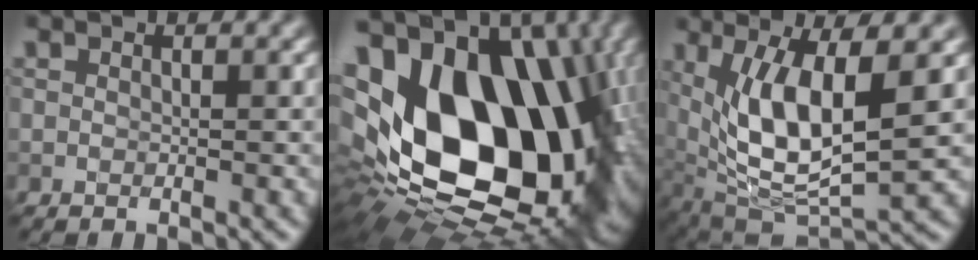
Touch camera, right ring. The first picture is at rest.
{"total": 20.9, "force": [2.2, 13.8, 15.5], "torque": [-0.322, -0.001, 0.053]}
{"total": 10.0, "force": [1.7, 3.4, 9.2], "torque": [-0.174, -0.007, 0.034]}